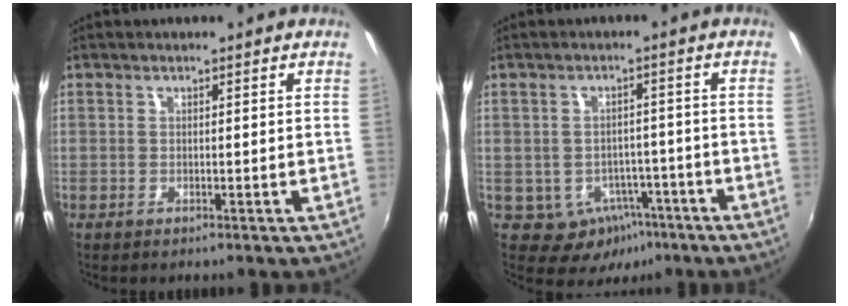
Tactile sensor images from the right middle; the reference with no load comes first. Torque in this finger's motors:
{"motor_torque": [-1.47, 0.02, -0.06, -0.01]}